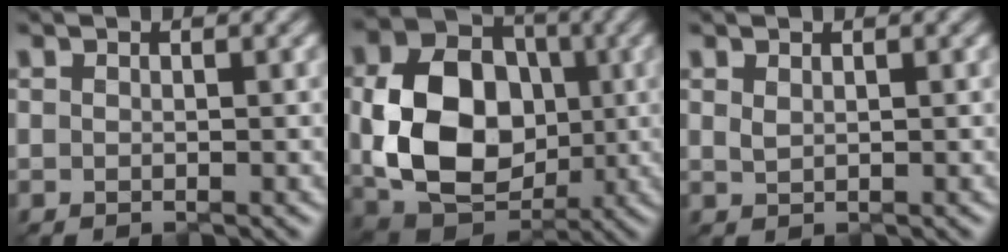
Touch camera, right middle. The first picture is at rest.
{"total": 10.8, "force": [-0.7, 8.1, 7.1], "torque": [-0.141, -0.002, -0.013]}
{"total": 0.5, "force": [0.5, 0.1, 0.2], "torque": [-0.010, 0.000, 0.011]}